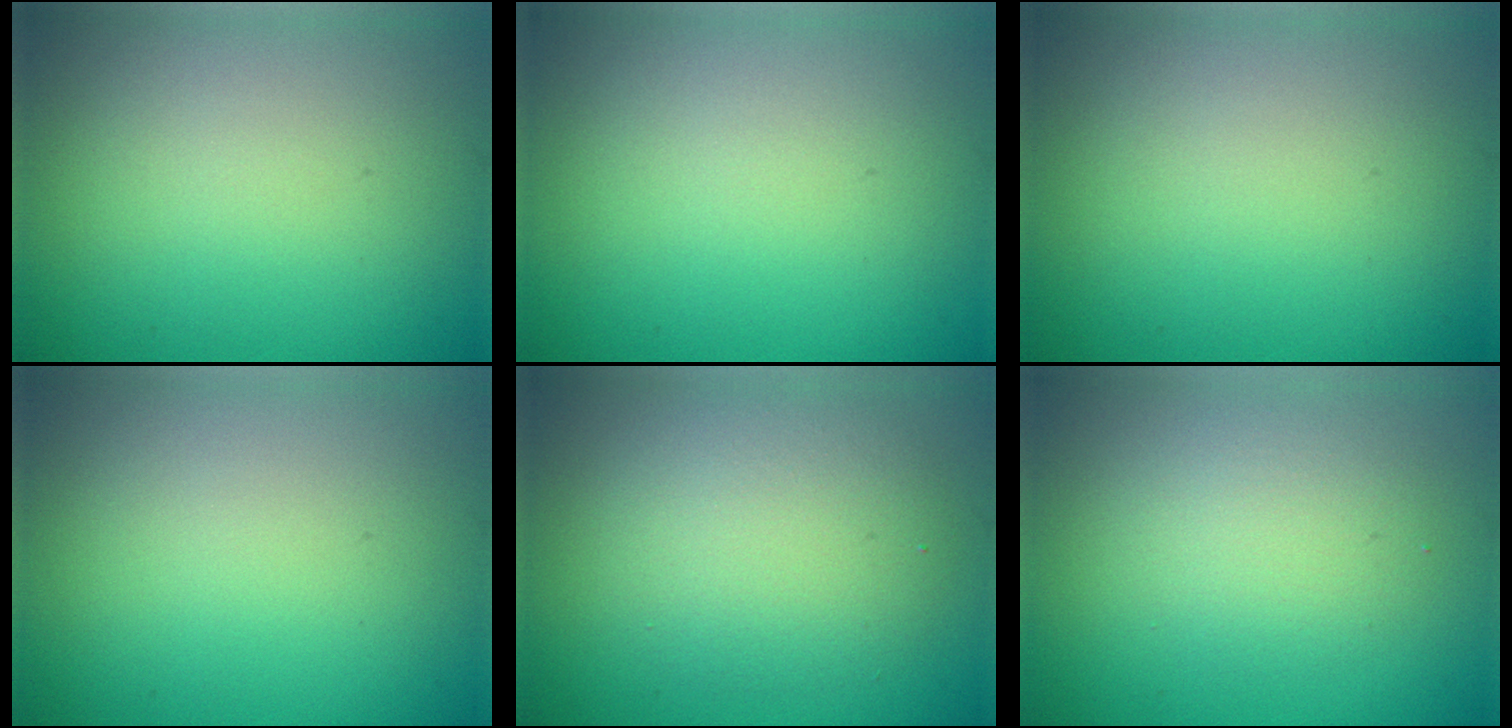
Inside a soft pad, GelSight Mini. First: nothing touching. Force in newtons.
{"total": 0.0}
{"total": 0.0}
{"total": 0.0}
{"total": 4.5, "press": 4.5, "slide": 0.1}
{"total": 2.6, "press": 2.6, "slide": 0.2}